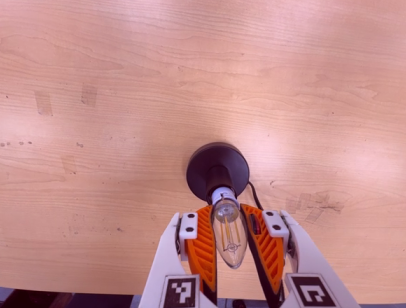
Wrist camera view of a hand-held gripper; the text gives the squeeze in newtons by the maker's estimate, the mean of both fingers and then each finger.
{"total": 17.2, "left": 16.7, "right": 17.7}